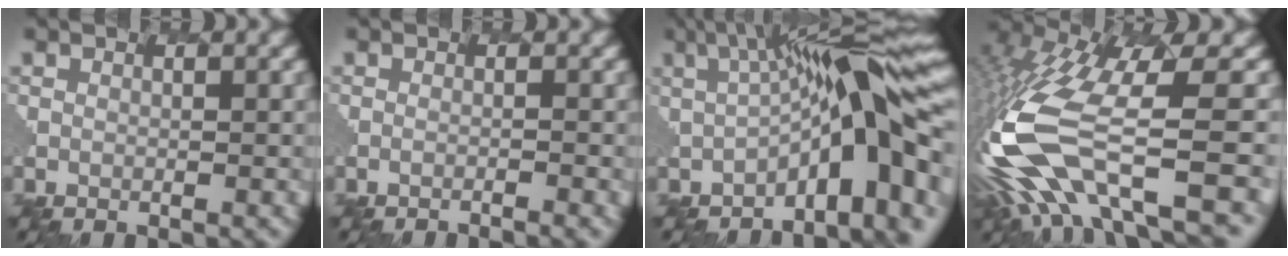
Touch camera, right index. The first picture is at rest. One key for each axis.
{"total": 1.2, "fx": -1.1, "fy": 0.0, "fz": 0.5, "tx": -0.003, "ty": 0.008, "tz": -0.027}
{"total": 11.0, "fx": -1.1, "fy": 2.6, "fz": 10.6, "tx": -0.142, "ty": 0.030, "tz": -0.022}
{"total": 13.0, "fx": -3.0, "fy": 5.7, "fz": 11.3, "tx": -0.264, "ty": 0.014, "tz": -0.055}